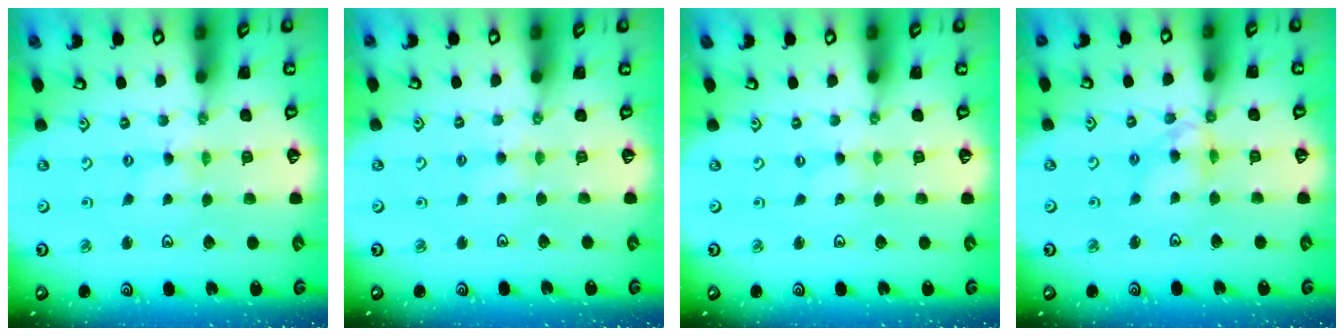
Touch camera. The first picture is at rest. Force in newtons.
{"total": 4.0, "press": 4.0, "slide": 0.6}
{"total": 0.0}
{"total": 9.8, "press": 9.8, "slide": 0.8}